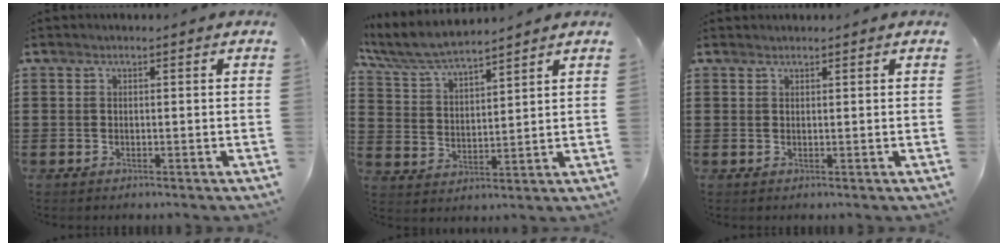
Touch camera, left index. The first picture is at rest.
{"total": 6.6, "force": [6.1, 0.6, 2.5], "torque": [-0.071, -0.026, 0.107]}
{"total": 0.7, "force": [0.7, 0.2, 0.0], "torque": [-0.002, 0.000, 0.014]}